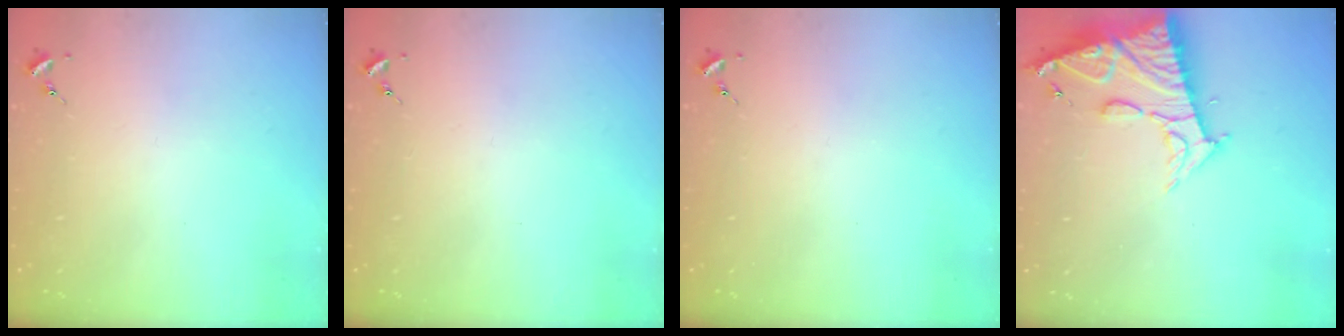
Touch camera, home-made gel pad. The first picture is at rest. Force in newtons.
{"total": 0.0}
{"total": 0.0}
{"total": 16.0, "press": 15.9, "slide": 1.6}